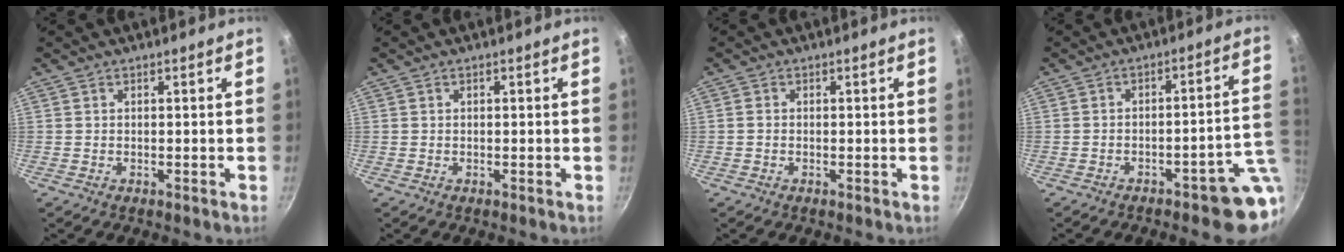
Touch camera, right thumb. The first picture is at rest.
{"total": 0.0}
{"total": 0.8, "force": [-0.2, 0.6, 0.4], "torque": [-0.006, 0.003, -0.007]}
{"total": 8.2, "force": [-3.8, 2.6, 6.8], "torque": [-0.047, 0.045, -0.047]}